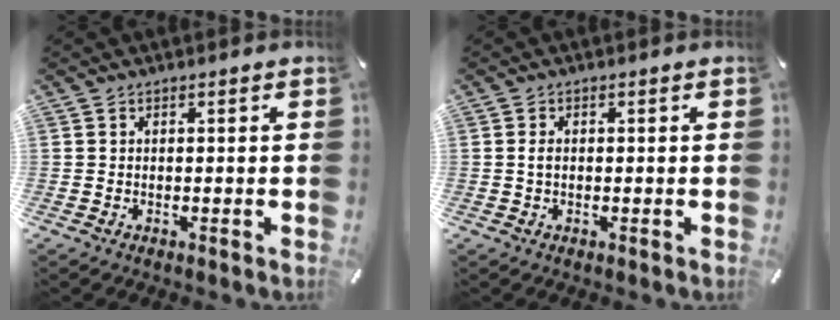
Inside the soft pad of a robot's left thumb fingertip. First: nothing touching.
{"total": 1.3, "force": [-0.1, 0.8, 1.0], "torque": [-0.021, 0.003, -0.003]}